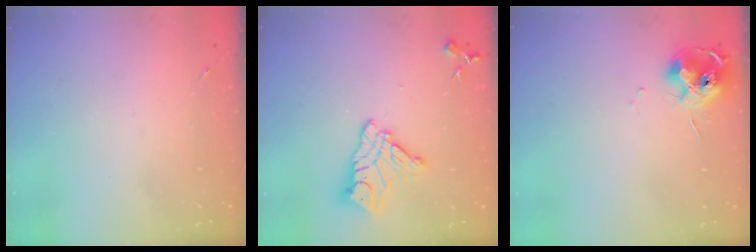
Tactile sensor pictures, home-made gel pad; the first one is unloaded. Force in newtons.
{"total": 12.8, "press": 12.7, "slide": 1.0}
{"total": 11.9, "press": 11.8, "slide": 1.2}